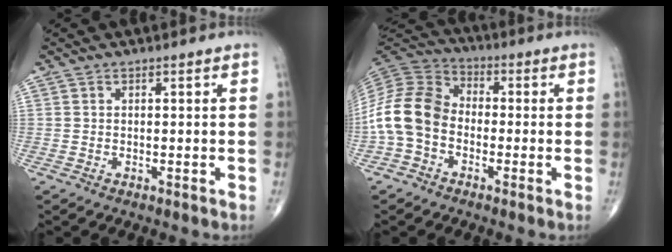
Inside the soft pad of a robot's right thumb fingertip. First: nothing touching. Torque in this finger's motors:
{"motor_torque": [1.63, 1.22, 1.15, -0.44, 0.18]}